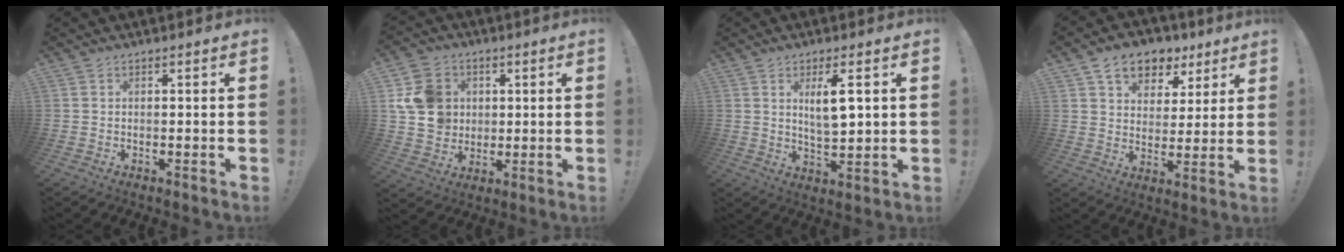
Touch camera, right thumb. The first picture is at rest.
{"total": 12.7, "force": [3.3, 11.1, 5.2], "torque": [-0.087, -0.008, 0.072]}
{"total": 7.8, "force": [2.6, 2.3, 7.0], "torque": [-0.121, -0.005, 0.041]}
{"total": 11.1, "force": [6.6, 7.6, 4.5], "torque": [-0.065, -0.036, 0.125]}